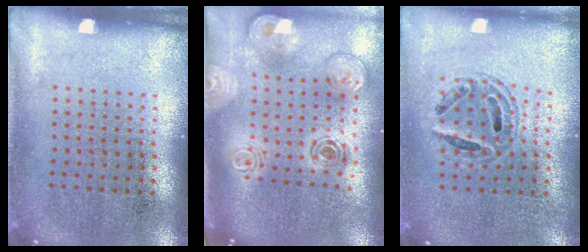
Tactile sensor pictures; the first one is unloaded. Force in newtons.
{"total": 2.1, "press": 1.7, "slide": 1.2}
{"total": 0.7, "press": 0.7, "slide": 0.1}